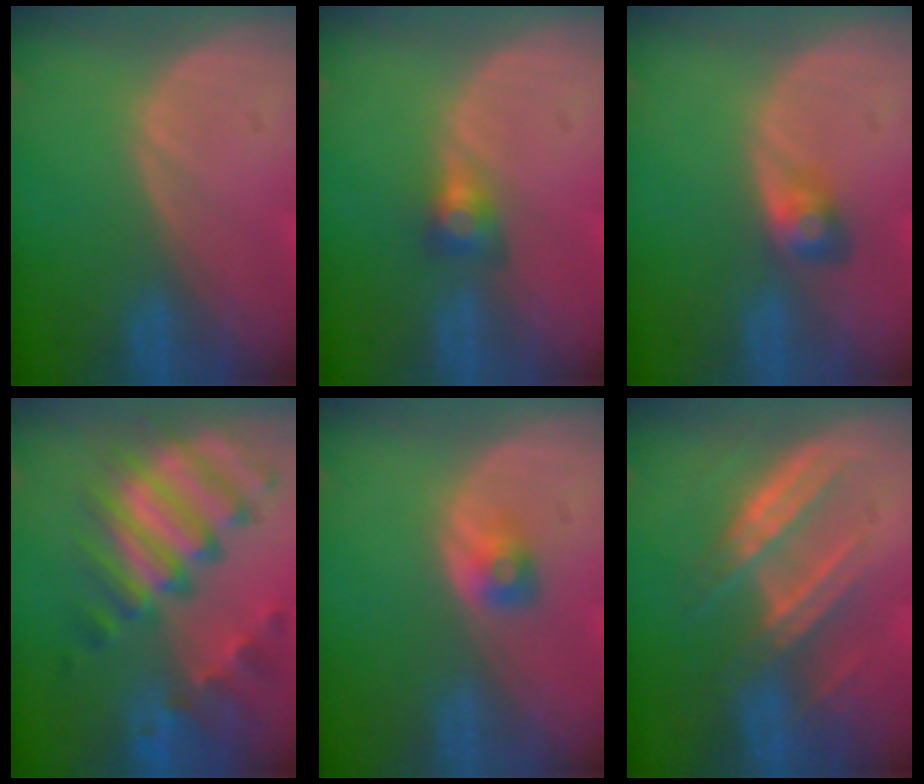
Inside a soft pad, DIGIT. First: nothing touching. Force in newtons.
{"total": 3.0, "press": 2.5, "slide": 1.6}
{"total": 2.7, "press": 2.7, "slide": 0.3}
{"total": 11.5, "press": 9.8, "slide": 6.0}
{"total": 2.0, "press": 2.0, "slide": 0.3}
{"total": 7.3, "press": 7.0, "slide": 1.9}